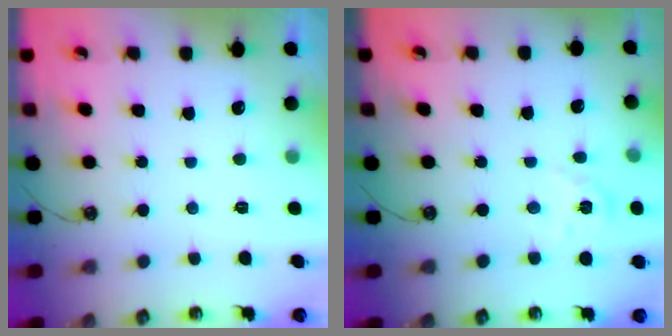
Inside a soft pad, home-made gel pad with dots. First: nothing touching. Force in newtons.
{"total": 2.7, "press": 2.7, "slide": 0.3}